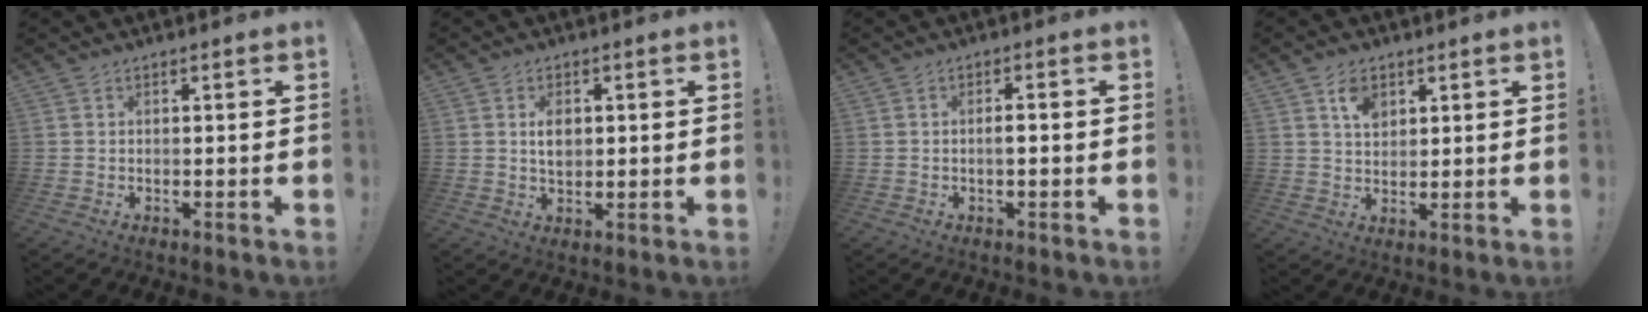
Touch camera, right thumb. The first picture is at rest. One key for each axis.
{"total": 4.7, "fx": 0.8, "fy": 3.2, "fz": 3.4, "tx": -0.039, "ty": -0.005, "tz": 0.008}
{"total": 2.4, "fx": -0.7, "fy": 0.5, "fz": 2.2, "tx": -0.030, "ty": 0.002, "tz": -0.016}
{"total": 6.4, "fx": 3.2, "fy": 4.3, "fz": 3.5, "tx": -0.046, "ty": -0.008, "tz": 0.056}